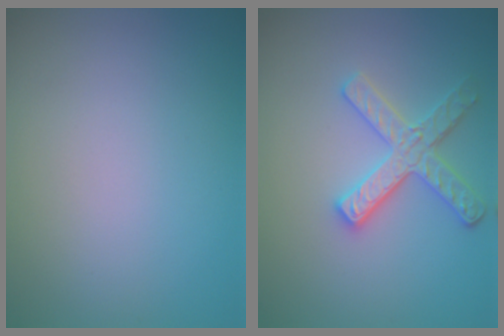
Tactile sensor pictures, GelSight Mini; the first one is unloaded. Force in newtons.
{"total": 3.4, "press": 3.1, "slide": 1.3}